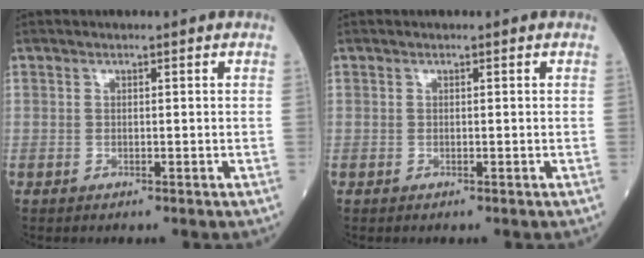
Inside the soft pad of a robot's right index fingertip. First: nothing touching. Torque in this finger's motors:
{"motor_torque": [0.00, 0.00, 0.00, -0.01]}